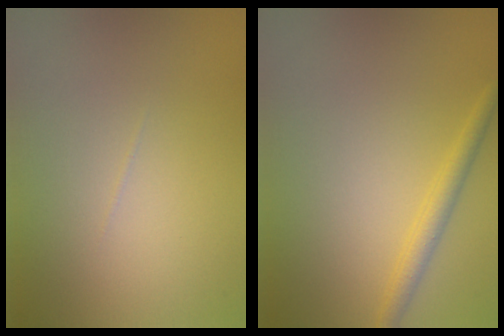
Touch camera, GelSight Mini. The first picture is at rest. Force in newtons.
{"total": 1.8, "press": 1.8, "slide": 0.1}